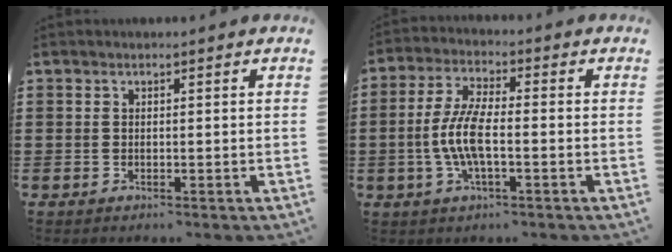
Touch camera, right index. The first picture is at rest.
{"total": 7.3, "force": [-1.4, 2.5, 6.7], "torque": [-0.157, -0.010, -0.035]}